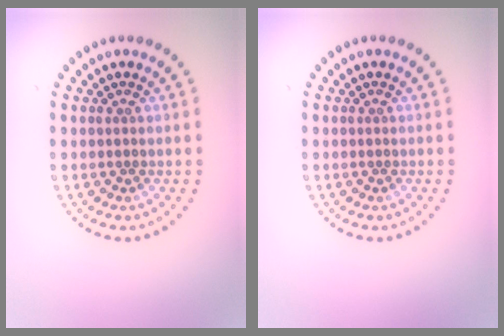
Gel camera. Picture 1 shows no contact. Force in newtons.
{"total": 0.0}